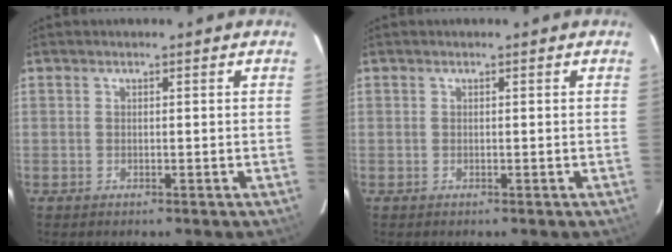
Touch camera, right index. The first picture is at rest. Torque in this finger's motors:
{"motor_torque": [0.00, 0.00, 0.00, 0.00]}